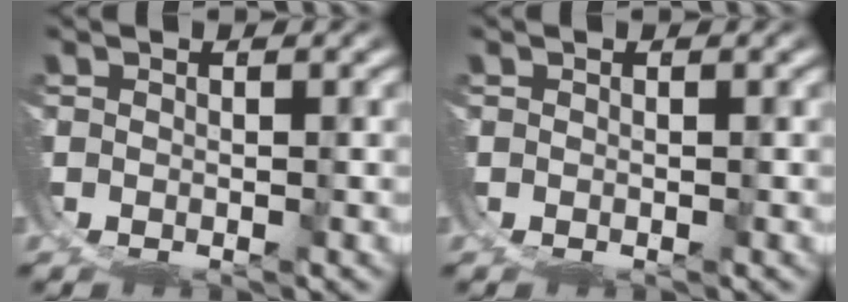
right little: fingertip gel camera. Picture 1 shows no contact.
{"total": 0.0}